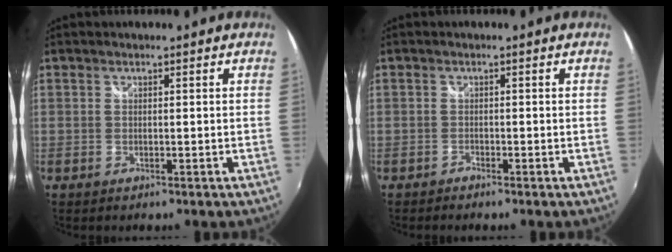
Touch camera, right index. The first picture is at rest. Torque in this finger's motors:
{"motor_torque": [0.04, -0.09, -0.04, -0.01]}